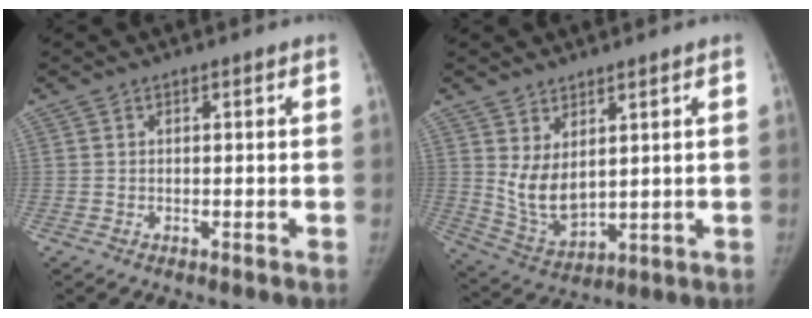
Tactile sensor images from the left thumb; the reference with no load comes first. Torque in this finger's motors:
{"motor_torque": [1.15, 1.28, 0.66, -0.99, 0.08]}